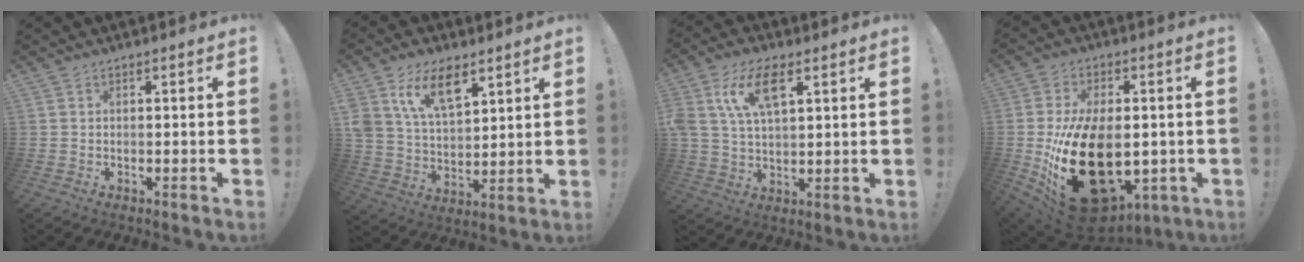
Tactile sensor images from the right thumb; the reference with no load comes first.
{"total": 13.8, "force": [8.1, 7.5, 8.2], "torque": [-0.162, -0.031, 0.153]}
{"total": 11.9, "force": [5.0, 6.0, 9.0], "torque": [-0.187, 0.002, 0.094]}
{"total": 28.9, "force": [-4.9, 17.7, 22.3], "torque": [-0.398, 0.020, -0.055]}